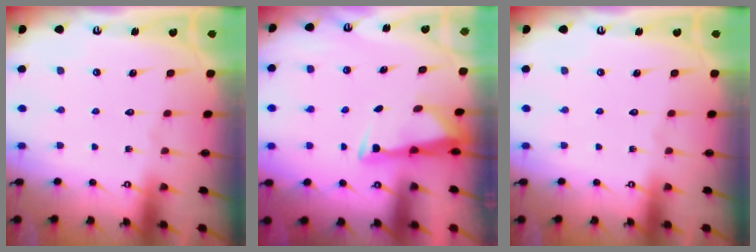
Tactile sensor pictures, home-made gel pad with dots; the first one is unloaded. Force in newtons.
{"total": 3.3, "press": 3.2, "slide": 0.9}
{"total": 0.0}